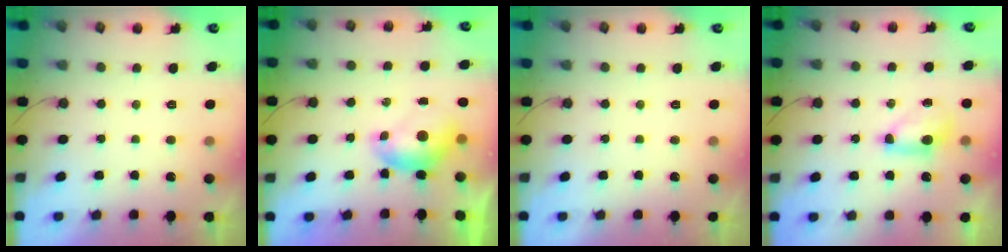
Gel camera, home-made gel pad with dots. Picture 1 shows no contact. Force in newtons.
{"total": 6.5, "press": 6.5, "slide": 0.7}
{"total": 0.0}
{"total": 7.0, "press": 6.9, "slide": 1.1}